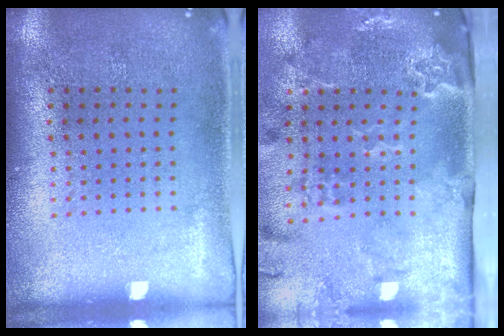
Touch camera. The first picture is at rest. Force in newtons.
{"total": 3.4, "press": 2.4, "slide": 2.4}